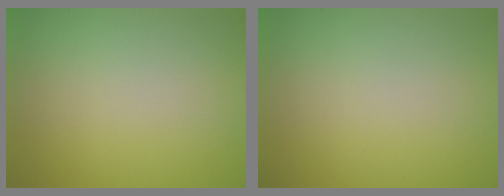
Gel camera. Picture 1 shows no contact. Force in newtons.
{"total": 0.0}